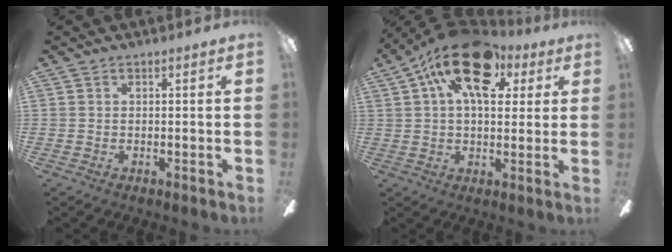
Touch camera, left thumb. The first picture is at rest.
{"total": 18.7, "force": [8.8, 9.6, 13.4], "torque": [-0.204, -0.022, 0.149]}